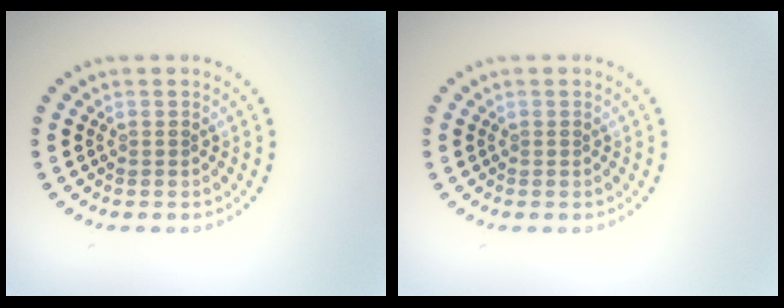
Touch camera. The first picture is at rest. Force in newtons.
{"total": 0.0}